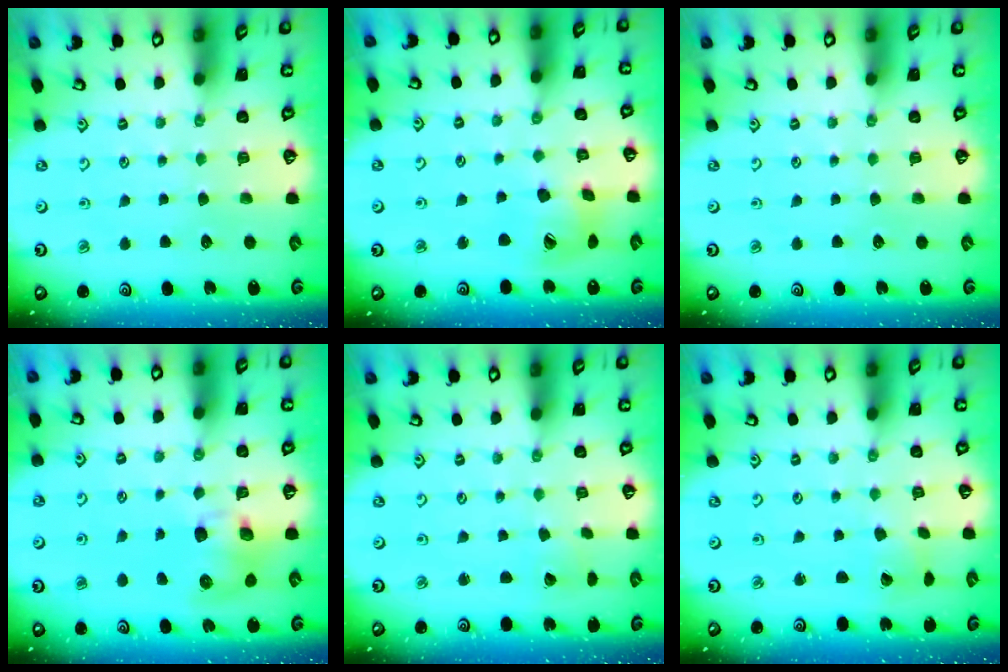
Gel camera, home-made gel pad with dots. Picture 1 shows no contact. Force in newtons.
{"total": 14.3, "press": 14.2, "slide": 2.1}
{"total": 0.0}
{"total": 8.8, "press": 8.7, "slide": 1.2}
{"total": 2.3, "press": 2.3, "slide": 0.1}
{"total": 2.9, "press": 2.9, "slide": 0.2}